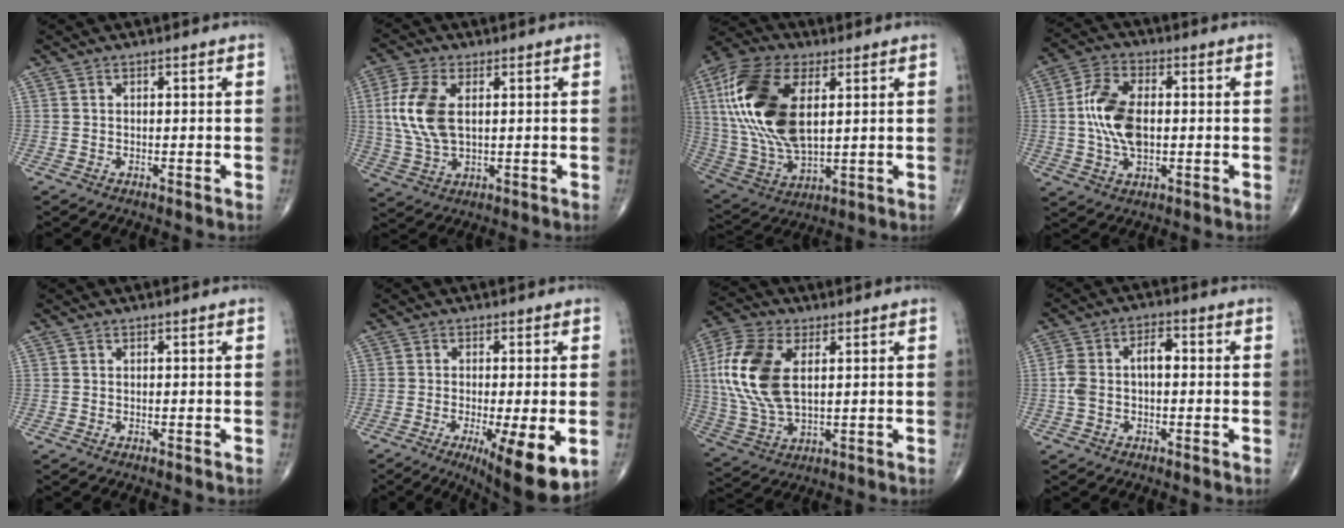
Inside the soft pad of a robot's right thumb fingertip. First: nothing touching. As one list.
[{"total": 10.7, "force": [1.8, 5.7, 8.9], "torque": [-0.202, -0.006, 0.035]}, {"total": 22.3, "force": [5.1, 11.6, 18.4], "torque": [-0.385, -0.016, 0.090]}, {"total": 11.7, "force": [0.0, 6.5, 9.7], "torque": [-0.189, 0.008, -0.001]}, {"total": 0.0}, {"total": 12.5, "force": [-4.0, 3.0, 11.4], "torque": [-0.161, -0.020, -0.053]}, {"total": 16.1, "force": [3.3, 8.7, 13.2], "torque": [-0.293, -0.004, 0.063]}, {"total": 7.0, "force": [-0.2, 3.9, 5.8], "torque": [-0.125, 0.031, -0.006]}]